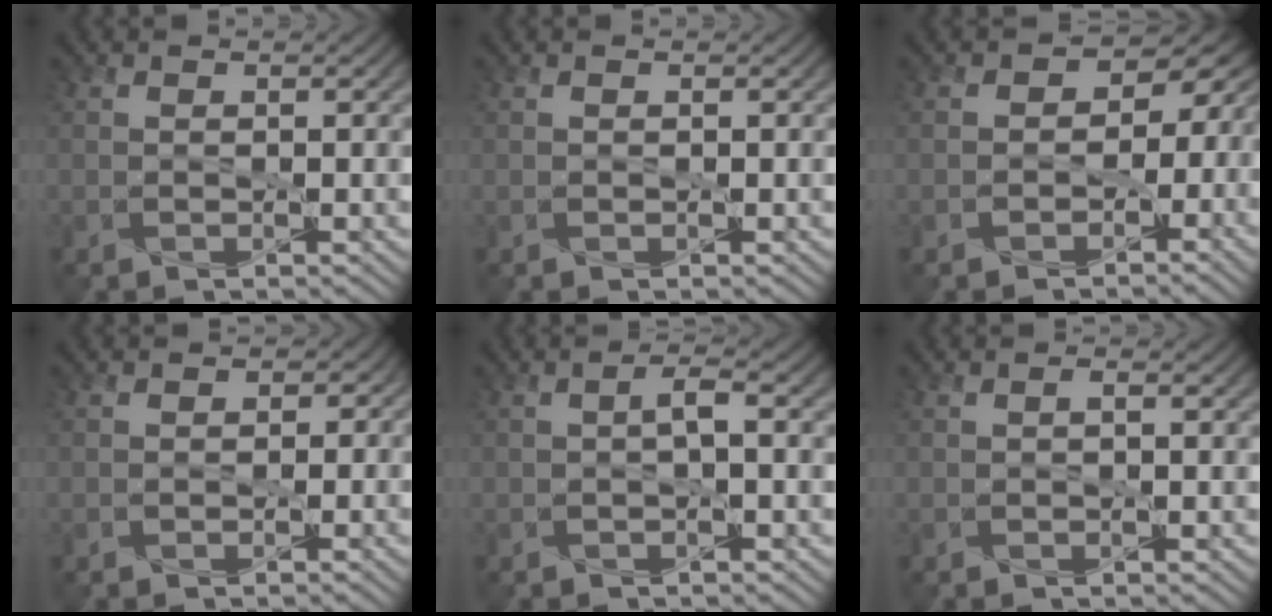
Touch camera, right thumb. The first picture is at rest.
{"total": 0.0}
{"total": 5.3, "force": [-1.1, 4.6, 2.5], "torque": [-0.003, 0.006, -0.032]}
{"total": 1.1, "force": [-0.6, 0.9, -0.2], "torque": [0.004, -0.001, -0.015]}
{"total": 1.5, "force": [-0.4, 0.1, 1.4], "torque": [-0.028, 0.007, -0.009]}
{"total": 0.8, "force": [-0.3, 0.2, 0.7], "torque": [-0.010, 0.001, -0.007]}